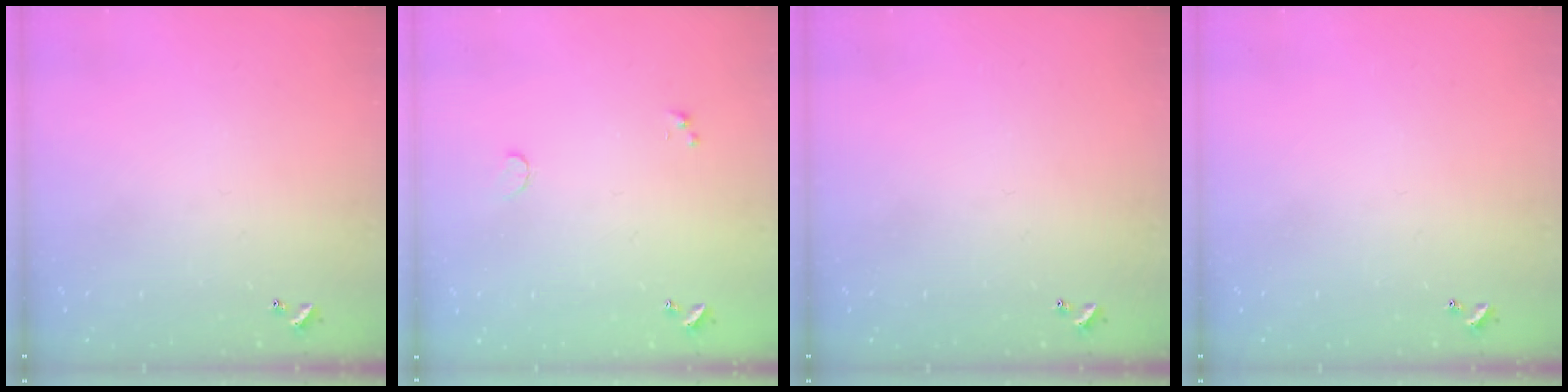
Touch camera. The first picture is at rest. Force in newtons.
{"total": 0.5, "press": 0.4, "slide": 0.3}
{"total": 0.0}
{"total": 0.0}